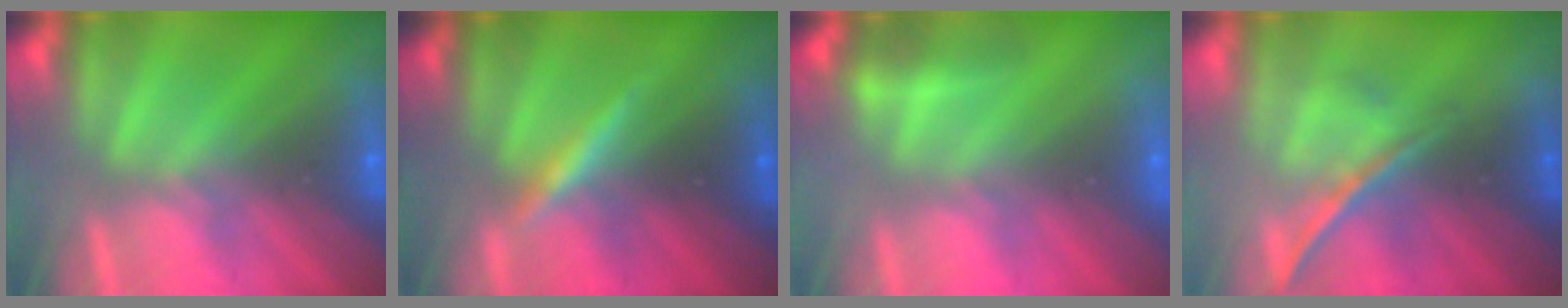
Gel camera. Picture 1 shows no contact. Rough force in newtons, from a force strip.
{"total": 3.2}
{"total": 2.5}
{"total": 1.7}